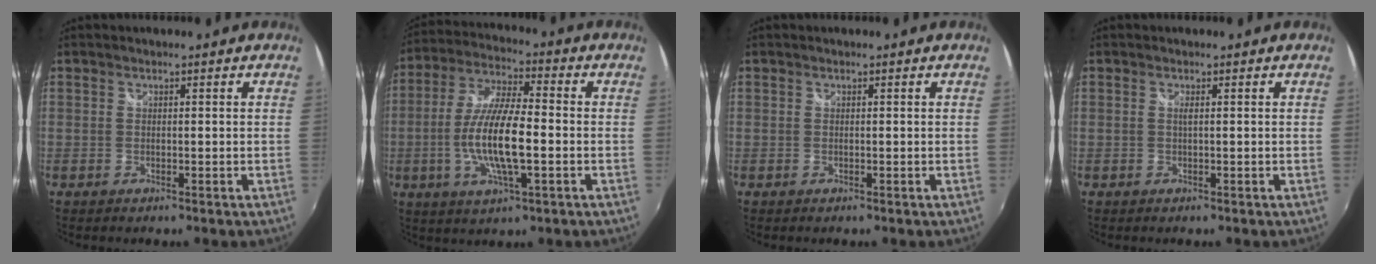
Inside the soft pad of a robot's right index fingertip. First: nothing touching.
{"total": 13.6, "force": [-2.8, 3.2, 12.9], "torque": [-0.261, -0.003, -0.052]}
{"total": 0.0}
{"total": 0.8, "force": [0.0, -0.2, 0.8], "torque": [-0.013, 0.000, -0.001]}